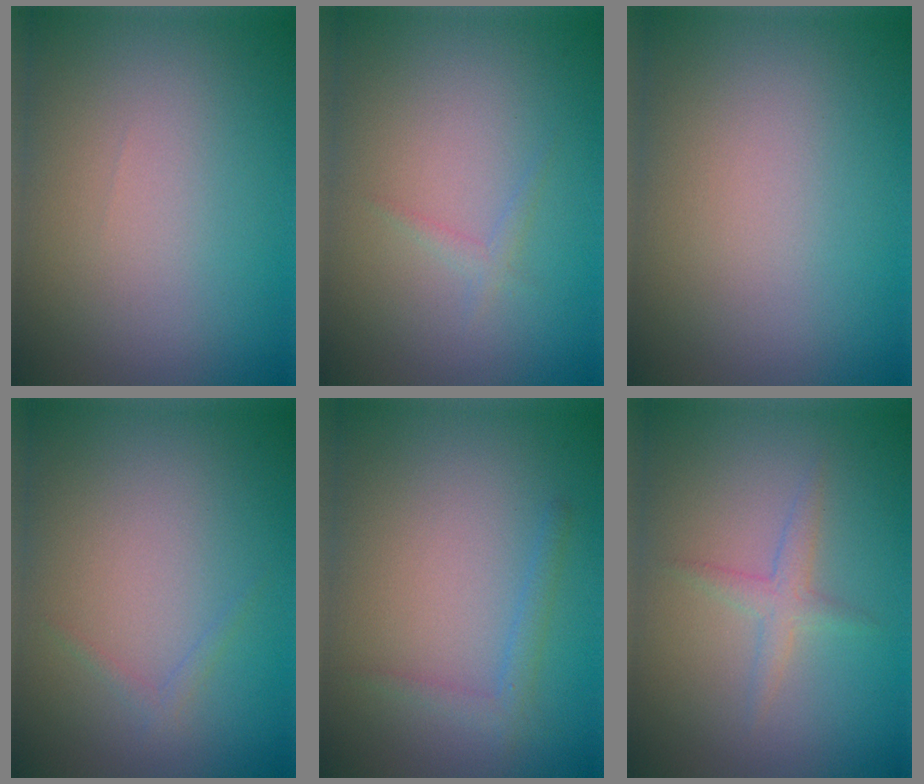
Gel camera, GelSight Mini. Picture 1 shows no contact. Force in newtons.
{"total": 0.8, "press": 0.8, "slide": 0.1}
{"total": 0.0}
{"total": 0.7, "press": 0.7, "slide": 0.1}
{"total": 1.3, "press": 1.3, "slide": 0.1}
{"total": 1.7, "press": 1.7, "slide": 0.1}